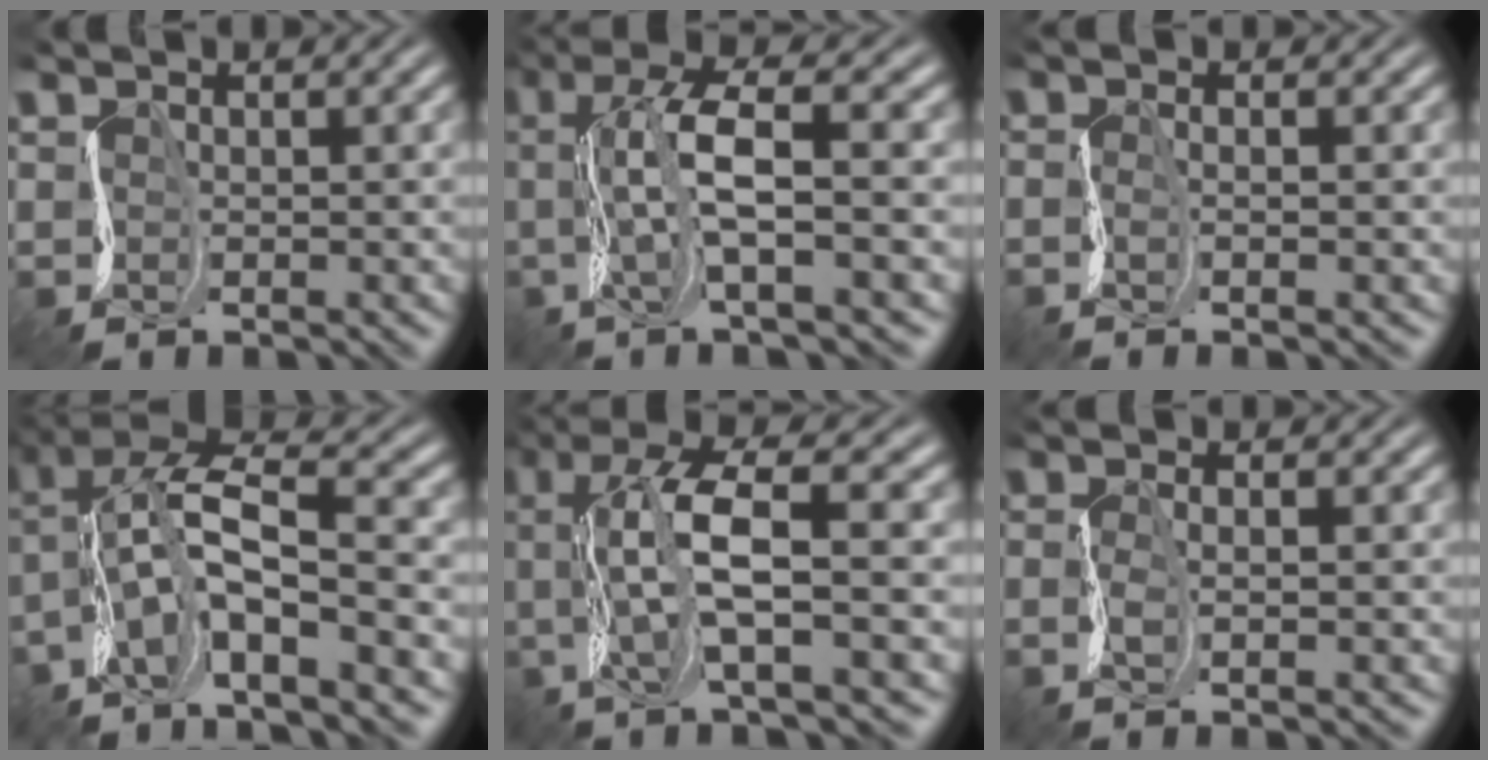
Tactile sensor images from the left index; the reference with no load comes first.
{"total": 6.6, "force": [-1.3, 0.9, 6.4], "torque": [-0.106, -0.001, -0.025]}
{"total": 2.0, "force": [-0.6, 0.6, 1.8], "torque": [-0.007, 0.001, -0.036]}
{"total": 8.1, "force": [-3.5, 1.3, 7.2], "torque": [-0.125, 0.000, -0.071]}
{"total": 7.7, "force": [-1.0, 1.3, 7.5], "torque": [-0.127, -0.003, -0.019]}
{"total": 1.9, "force": [-1.3, -0.2, 1.3], "torque": [-0.018, -0.012, -0.034]}